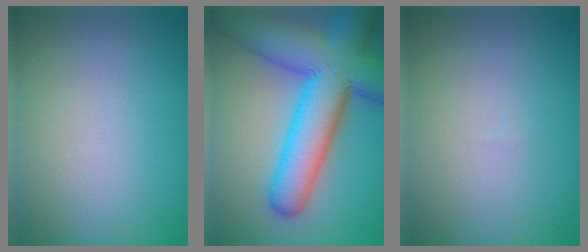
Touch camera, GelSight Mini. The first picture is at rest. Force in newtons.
{"total": 12.6, "press": 12.6, "slide": 0.6}
{"total": 0.0}